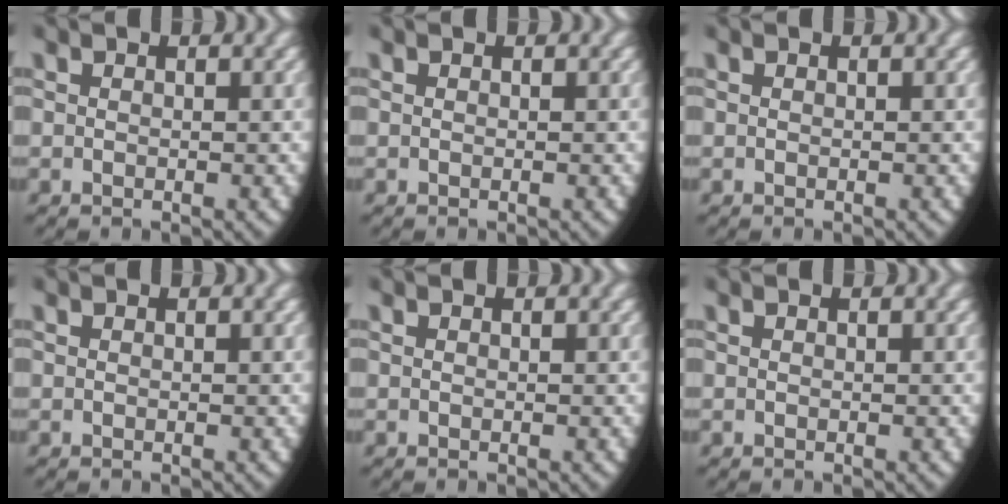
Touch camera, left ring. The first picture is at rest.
{"total": 0.0}
{"total": 0.0}
{"total": 0.0}
{"total": 0.0}
{"total": 0.0}